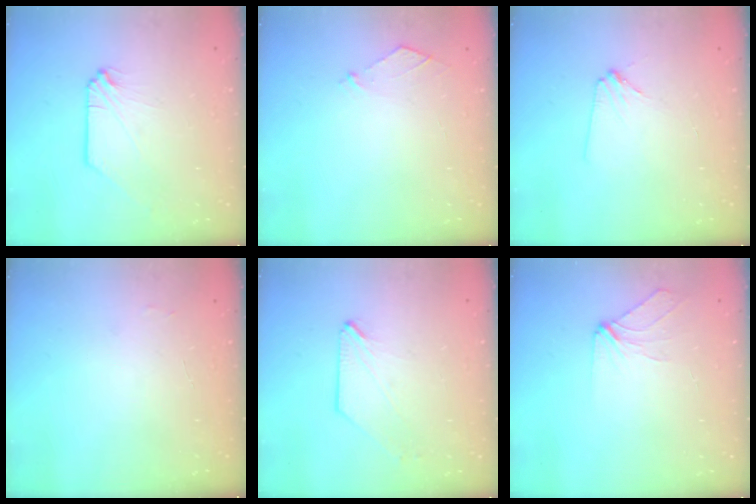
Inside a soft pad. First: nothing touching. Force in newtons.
{"total": 3.9, "press": 3.9, "slide": 0.4}
{"total": 2.7, "press": 2.6, "slide": 0.4}
{"total": 3.8, "press": 3.8, "slide": 0.4}
{"total": 1.3, "press": 1.3, "slide": 0.3}
{"total": 4.9, "press": 4.8, "slide": 1.0}